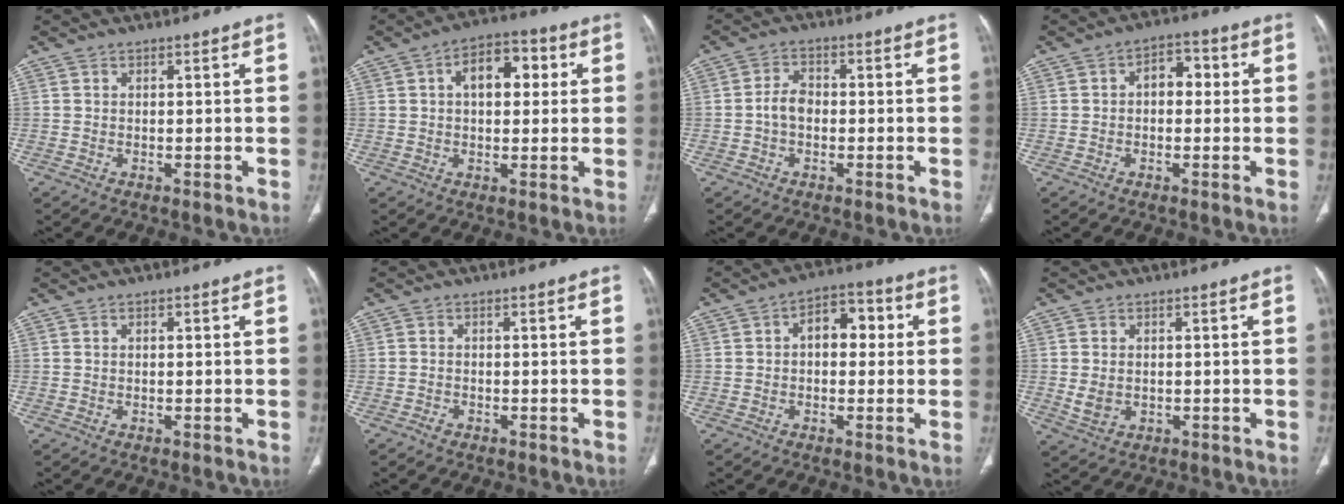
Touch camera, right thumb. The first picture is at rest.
{"total": 9.5, "force": [2.3, 5.5, 7.4], "torque": [-0.087, 0.018, 0.030]}
{"total": 3.7, "force": [-0.7, 2.6, 2.6], "torque": [-0.042, 0.014, -0.019]}
{"total": 5.4, "force": [0.4, 3.6, 4.0], "torque": [-0.037, 0.020, -0.003]}
{"total": 0.5, "force": [0.2, 0.2, 0.4], "torque": [-0.009, 0.005, 0.003]}
{"total": 0.9, "force": [-0.6, 0.6, 0.2], "torque": [-0.004, 0.003, -0.014]}
{"total": 7.9, "force": [1.0, 5.0, 6.0], "torque": [-0.059, 0.026, 0.007]}
{"total": 3.4, "force": [-0.1, 2.6, 2.2], "torque": [-0.040, -0.003, 0.008]}